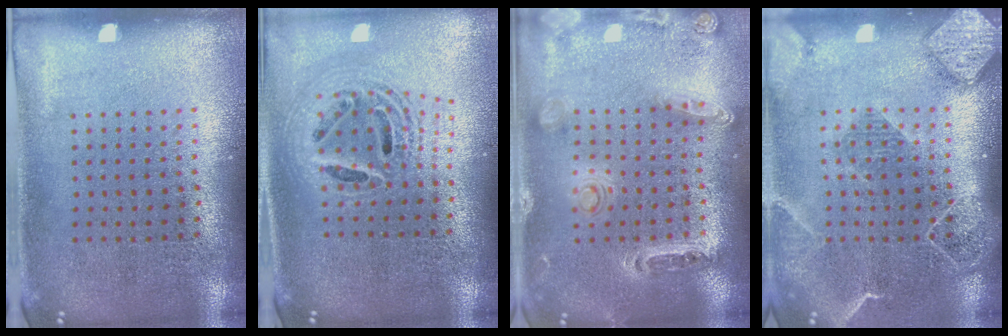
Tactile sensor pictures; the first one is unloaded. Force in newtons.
{"total": 2.1, "press": 1.7, "slide": 1.3}
{"total": 1.4, "press": 1.4, "slide": 0.3}
{"total": 2.2, "press": 1.9, "slide": 1.1}